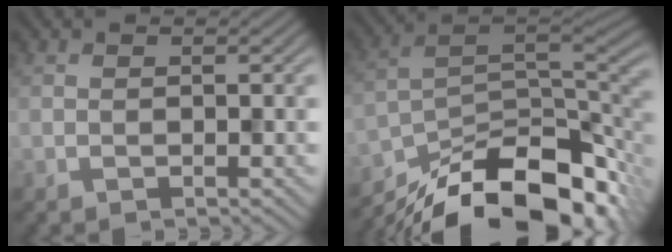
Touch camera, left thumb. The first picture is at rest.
{"total": 16.4, "force": [-11.6, 6.3, 9.7], "torque": [-0.188, -0.023, -0.182]}